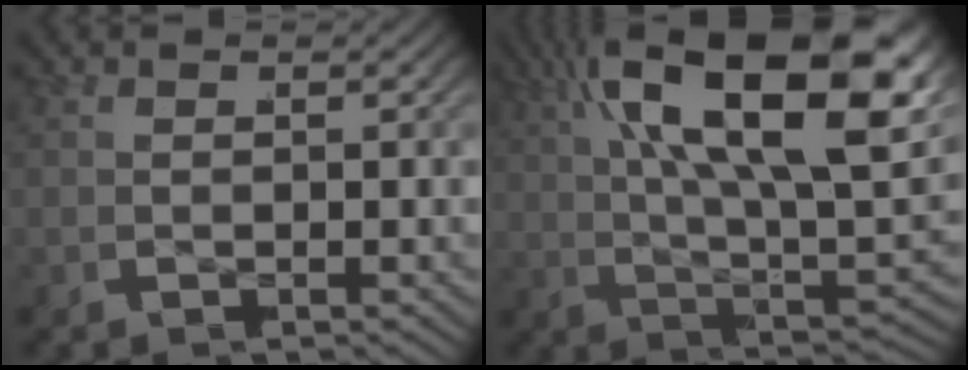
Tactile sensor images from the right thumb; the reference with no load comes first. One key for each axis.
{"total": 14.7, "fx": 3.9, "fy": 6.2, "fz": 12.8, "tx": -0.210, "ty": -0.007, "tz": 0.064}